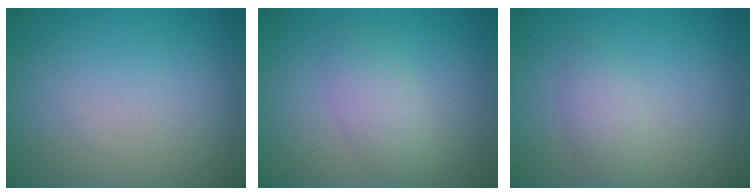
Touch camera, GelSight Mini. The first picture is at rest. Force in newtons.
{"total": 2.7, "press": 2.7, "slide": 0.1}
{"total": 1.8, "press": 1.8, "slide": 0.1}